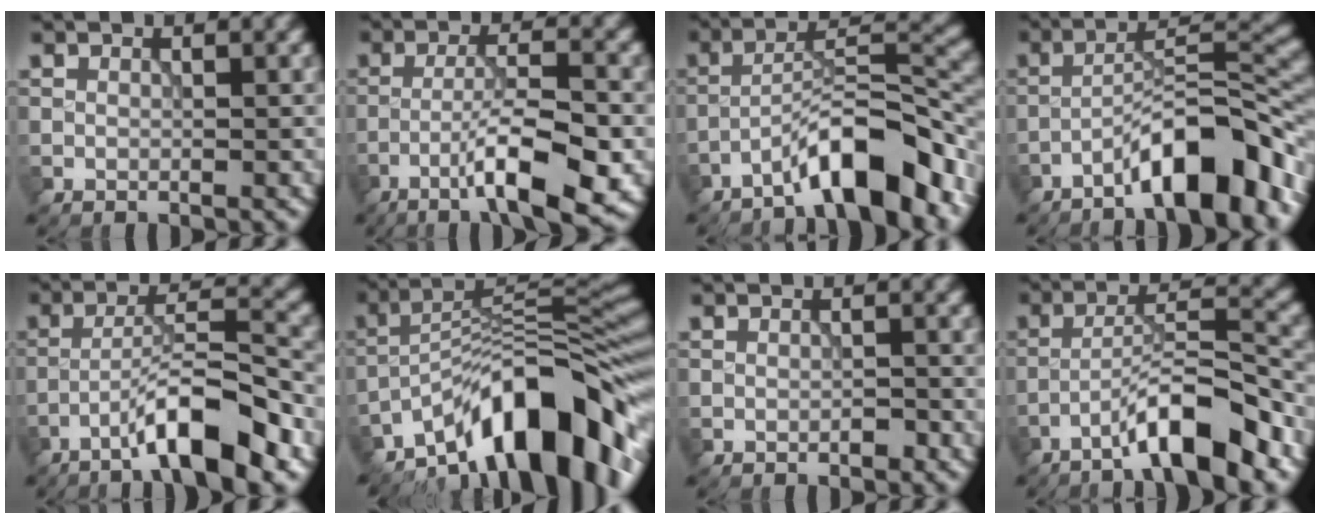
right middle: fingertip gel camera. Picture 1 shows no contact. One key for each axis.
{"total": 7.9, "fx": -3.8, "fy": 1.3, "fz": 6.7, "tx": -0.109, "ty": 0.011, "tz": -0.066}
{"total": 8.5, "fx": -5.8, "fy": 1.8, "fz": 6.0, "tx": -0.092, "ty": 0.021, "tz": -0.099}
{"total": 9.2, "fx": -5.8, "fy": 2.1, "fz": 6.9, "tx": -0.102, "ty": 0.022, "tz": -0.098}
{"total": 7.8, "fx": -4.6, "fy": 1.1, "fz": 6.2, "tx": -0.100, "ty": 0.021, "tz": -0.078}
{"total": 14.2, "fx": -9.4, "fy": 4.5, "fz": 9.7, "tx": -0.127, "ty": 0.029, "tz": -0.168}
{"total": 0.8, "fx": -0.4, "fy": 0.3, "fz": 0.6, "tx": -0.008, "ty": 0.000, "tz": -0.006}
{"total": 7.2, "fx": -4.6, "fy": 1.0, "fz": 5.4, "tx": -0.086, "ty": 0.020, "tz": -0.078}